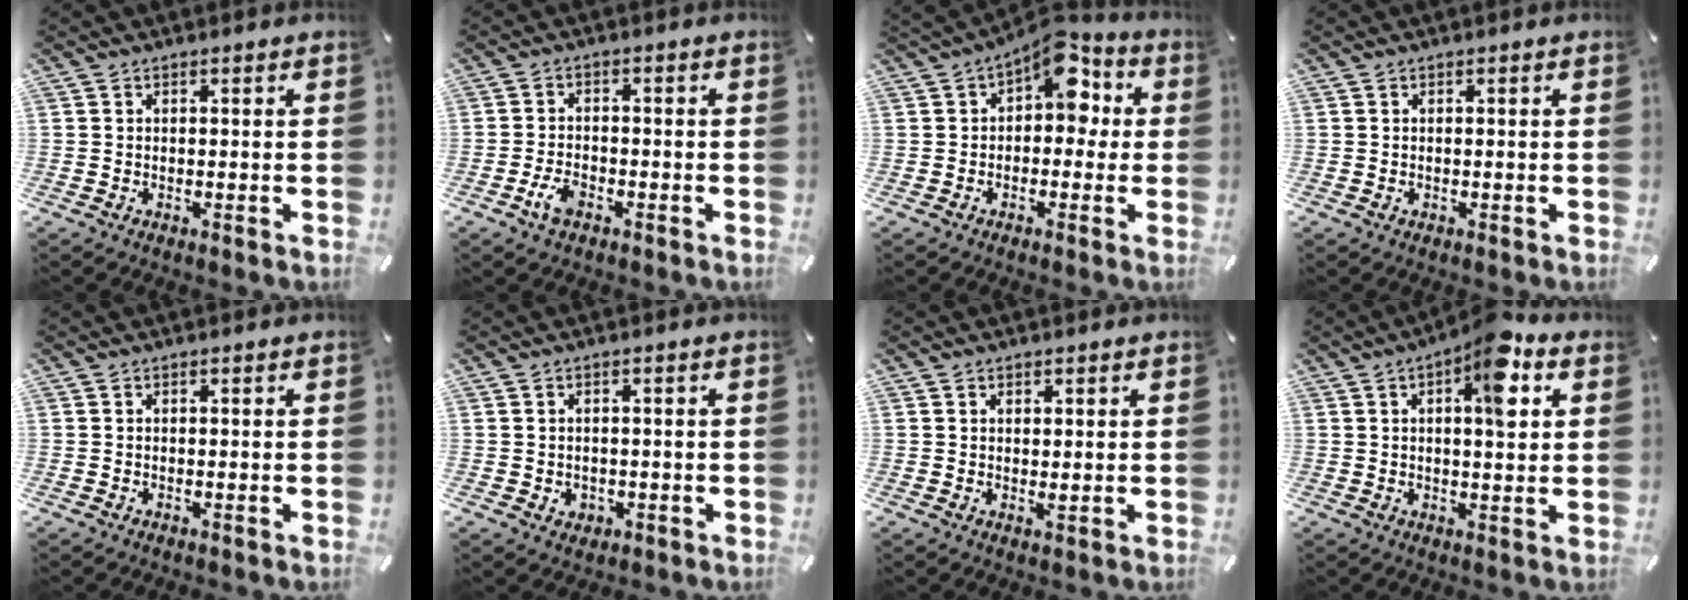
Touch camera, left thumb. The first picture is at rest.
{"total": 4.1, "force": [-2.3, 2.3, 2.6], "torque": [-0.060, 0.006, -0.046]}
{"total": 10.5, "force": [4.4, 6.4, 7.1], "torque": [-0.087, -0.025, 0.074]}
{"total": 0.0}
{"total": 0.0}
{"total": 1.9, "force": [-0.2, 1.8, 0.4], "torque": [-0.001, 0.002, -0.009]}
{"total": 0.9, "force": [0.5, 0.6, 0.5], "torque": [-0.002, -0.002, 0.008]}
{"total": 10.6, "force": [4.2, 3.9, 8.9], "torque": [-0.109, -0.017, 0.061]}